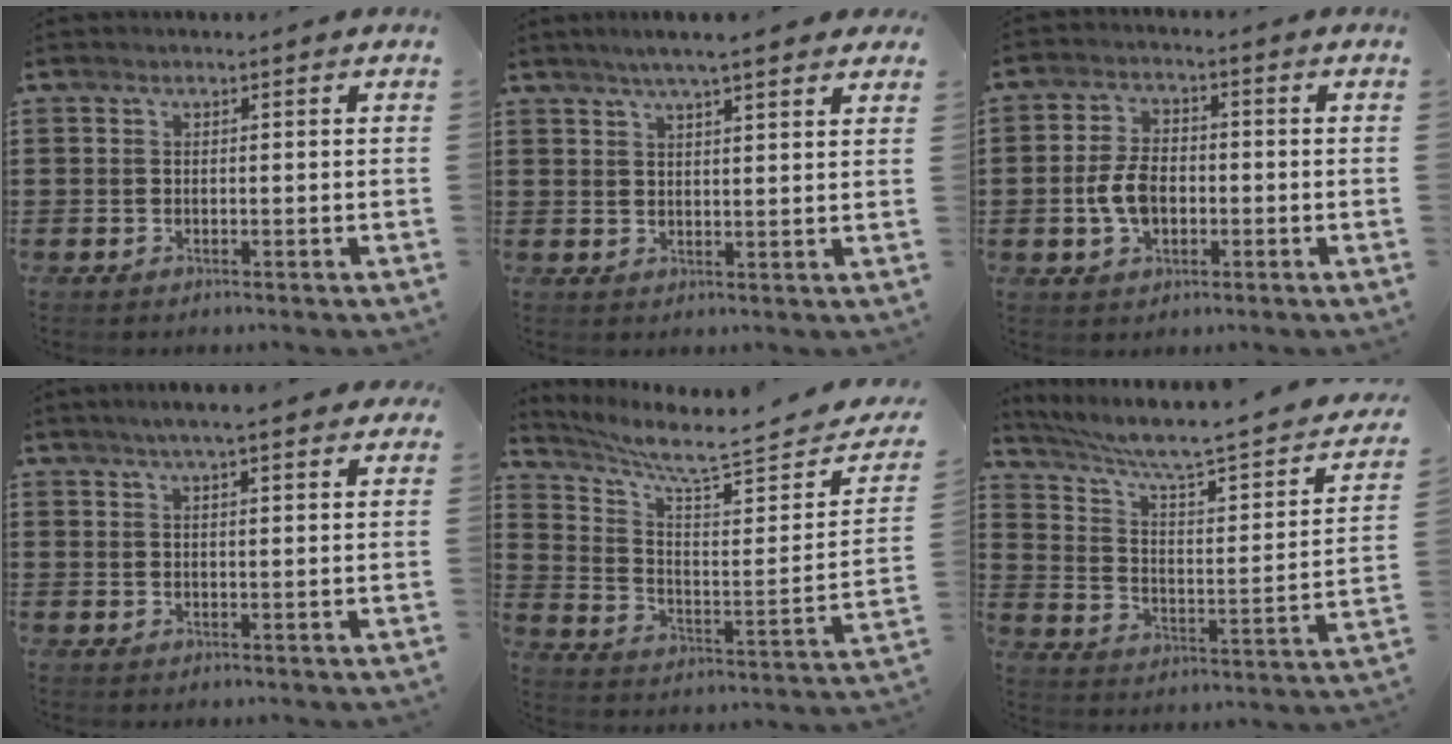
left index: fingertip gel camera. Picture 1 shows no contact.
{"total": 4.5, "force": [3.7, 0.0, 2.7], "torque": [-0.061, -0.001, 0.065]}
{"total": 6.1, "force": [-1.1, 3.7, 4.7], "torque": [-0.111, 0.001, -0.027]}
{"total": 4.3, "force": [3.4, 0.3, 2.6], "torque": [-0.058, 0.003, 0.059]}
{"total": 6.6, "force": [5.9, -0.1, 2.9], "torque": [-0.080, -0.061, 0.095]}
{"total": 5.9, "force": [4.3, 0.4, 4.1], "torque": [-0.100, -0.035, 0.064]}